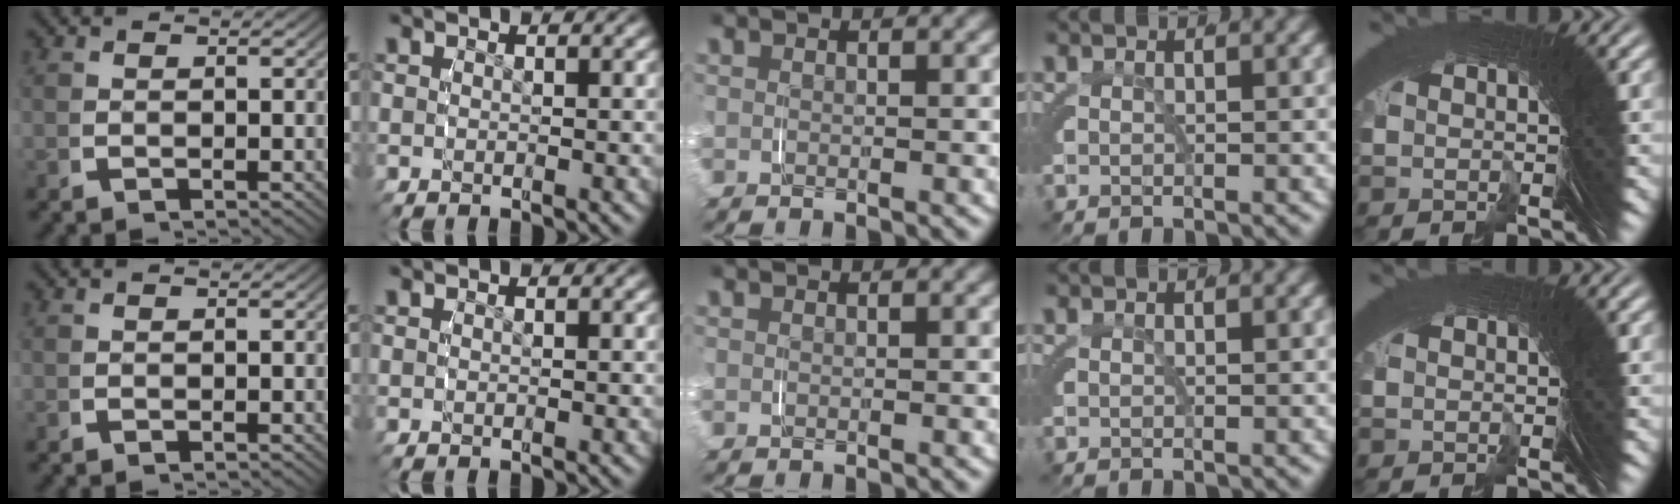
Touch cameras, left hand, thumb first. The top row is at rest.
{}